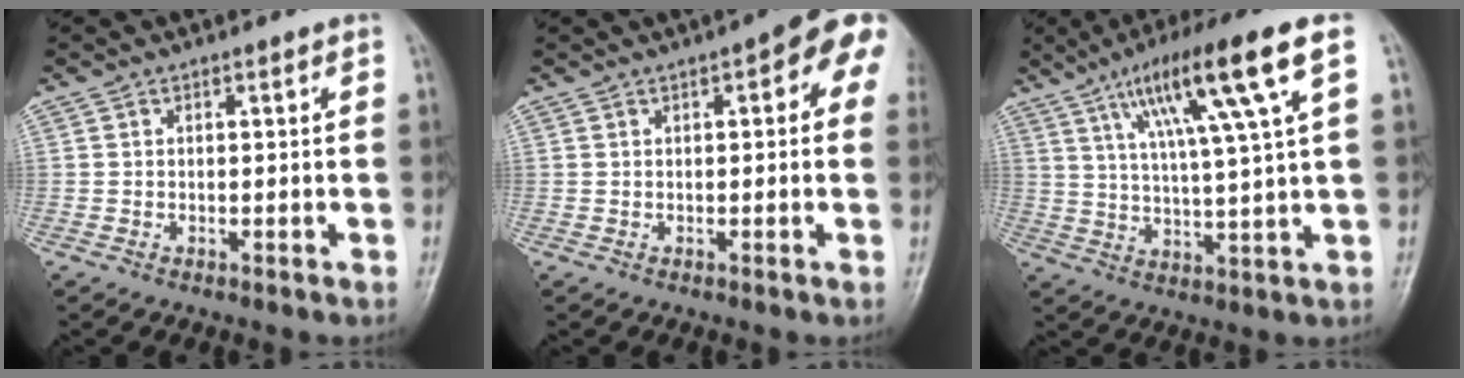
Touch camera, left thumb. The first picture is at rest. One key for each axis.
{"total": 9.1, "fx": 3.2, "fy": 3.2, "fz": 7.9, "tx": -0.073, "ty": 0.011, "tz": 0.027}
{"total": 15.8, "fx": 7.0, "fy": 1.1, "fz": 14.1, "tx": -0.245, "ty": -0.005, "tz": 0.117}